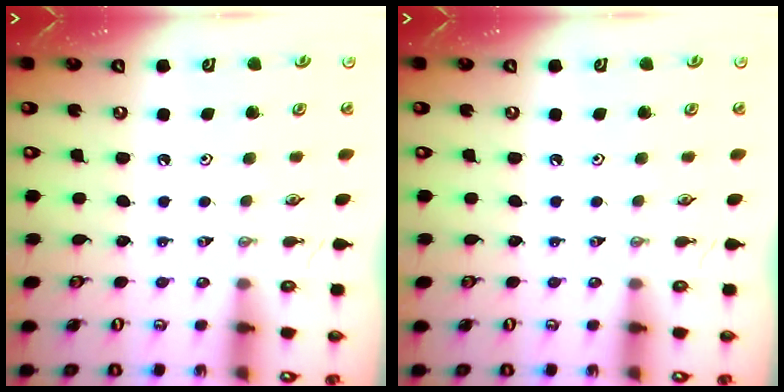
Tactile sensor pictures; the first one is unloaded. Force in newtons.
{"total": 0.0}